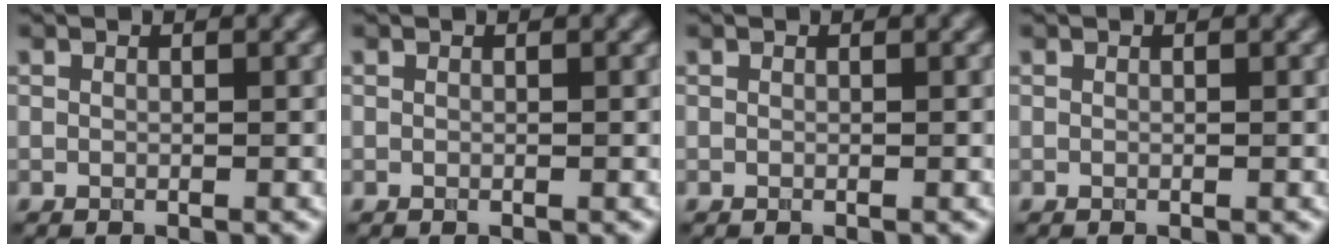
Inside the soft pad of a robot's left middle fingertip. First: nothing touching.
{"total": 0.0}
{"total": 0.0}
{"total": 0.0}